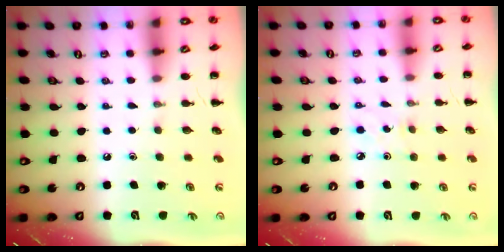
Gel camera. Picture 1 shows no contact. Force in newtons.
{"total": 2.7, "press": 2.5, "slide": 0.9}